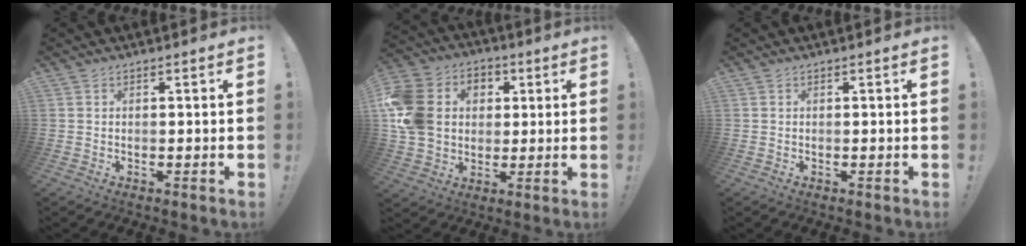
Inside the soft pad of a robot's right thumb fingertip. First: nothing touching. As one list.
[{"total": 16.8, "force": [1.5, 14.3, 8.7], "torque": [-0.151, 0.009, 0.035]}, {"total": 0.0}]